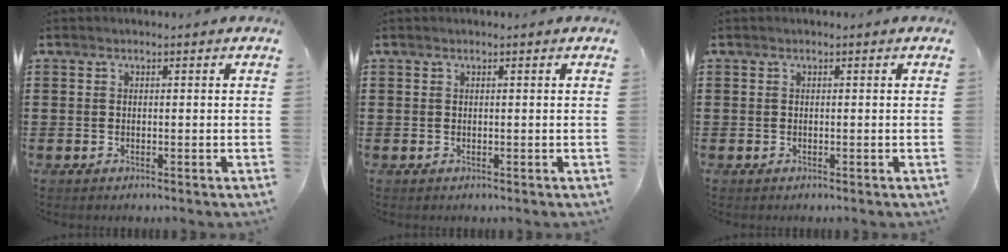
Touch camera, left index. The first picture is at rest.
{"total": 0.0}
{"total": 0.0}